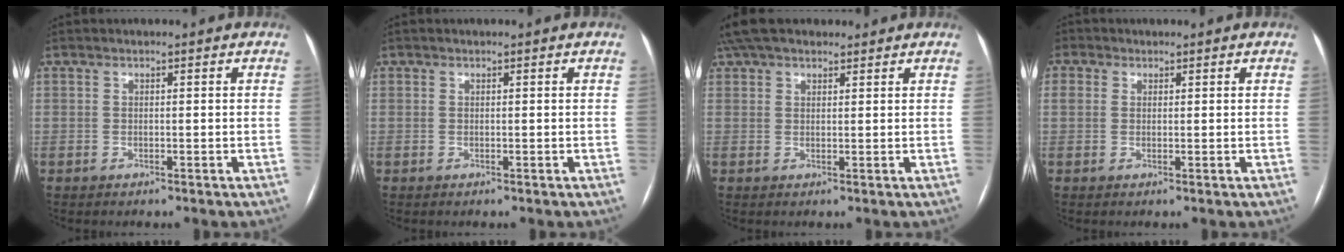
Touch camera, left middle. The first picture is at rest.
{"total": 0.0}
{"total": 8.4, "force": [6.7, 3.4, 3.7], "torque": [-0.063, 0.046, 0.121]}
{"total": 3.0, "force": [1.1, 2.6, 1.1], "torque": [-0.029, 0.015, 0.022]}